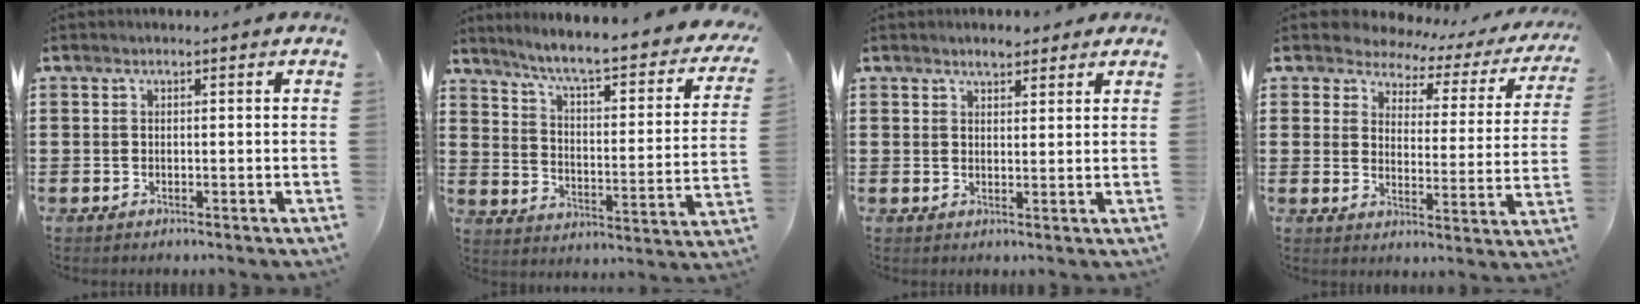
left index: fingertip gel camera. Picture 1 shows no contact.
{"total": 6.2, "force": [5.1, -0.4, 3.6], "torque": [-0.089, -0.044, 0.076]}
{"total": 2.2, "force": [1.9, 0.6, 0.9], "torque": [-0.019, 0.004, 0.036]}
{"total": 3.7, "force": [3.4, 1.5, 0.5], "torque": [-0.035, -0.022, 0.053]}